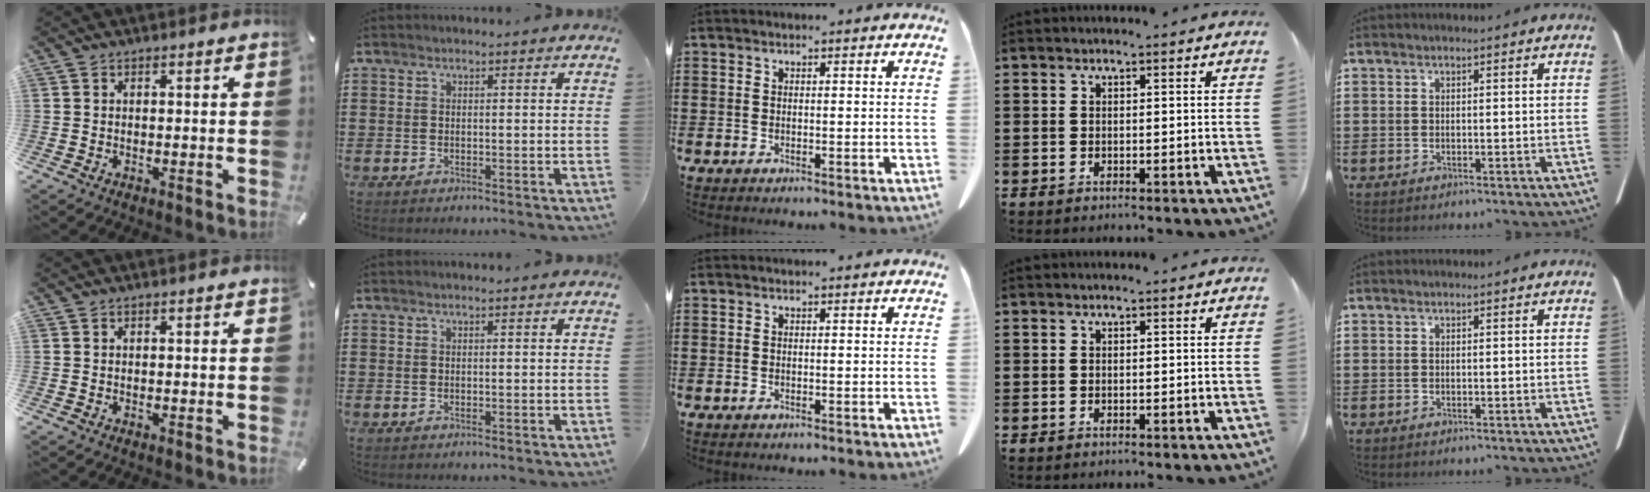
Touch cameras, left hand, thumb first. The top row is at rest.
{}